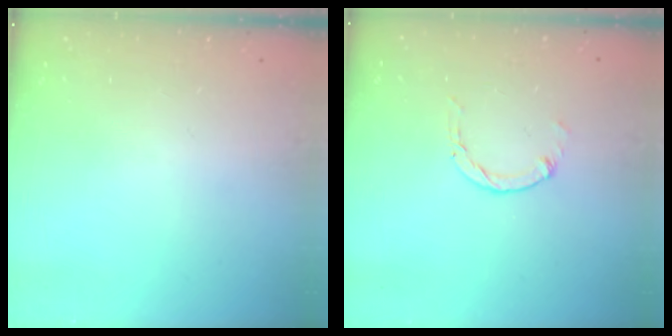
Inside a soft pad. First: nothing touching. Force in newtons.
{"total": 1.1, "press": 1.1, "slide": 0.2}